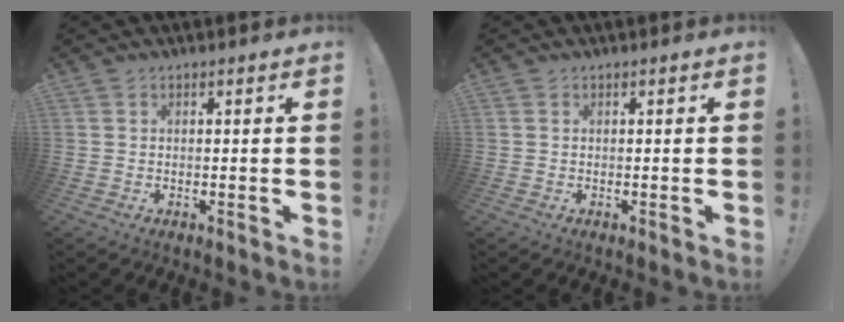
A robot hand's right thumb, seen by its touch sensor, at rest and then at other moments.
{"total": 0.0}